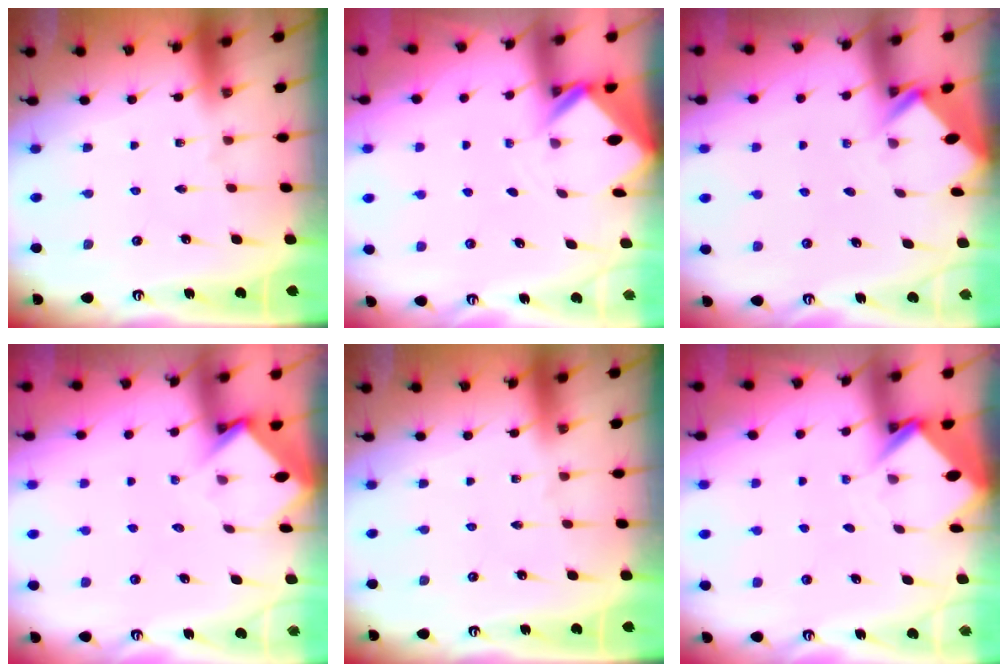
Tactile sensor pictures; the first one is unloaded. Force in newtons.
{"total": 2.6, "press": 2.6, "slide": 0.1}
{"total": 2.7, "press": 2.7, "slide": 0.2}
{"total": 3.6, "press": 3.6, "slide": 0.3}
{"total": 0.0}
{"total": 3.6, "press": 3.6, "slide": 0.2}